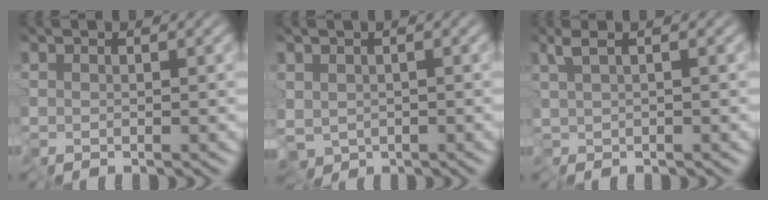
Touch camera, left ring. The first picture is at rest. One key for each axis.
{"total": 3.2, "fx": -0.6, "fy": 2.3, "fz": 2.1, "tx": -0.042, "ty": -0.013, "tz": -0.008}
{"total": 1.4, "fx": 0.3, "fy": 0.4, "fz": 1.3, "tx": -0.031, "ty": 0.002, "tz": 0.008}